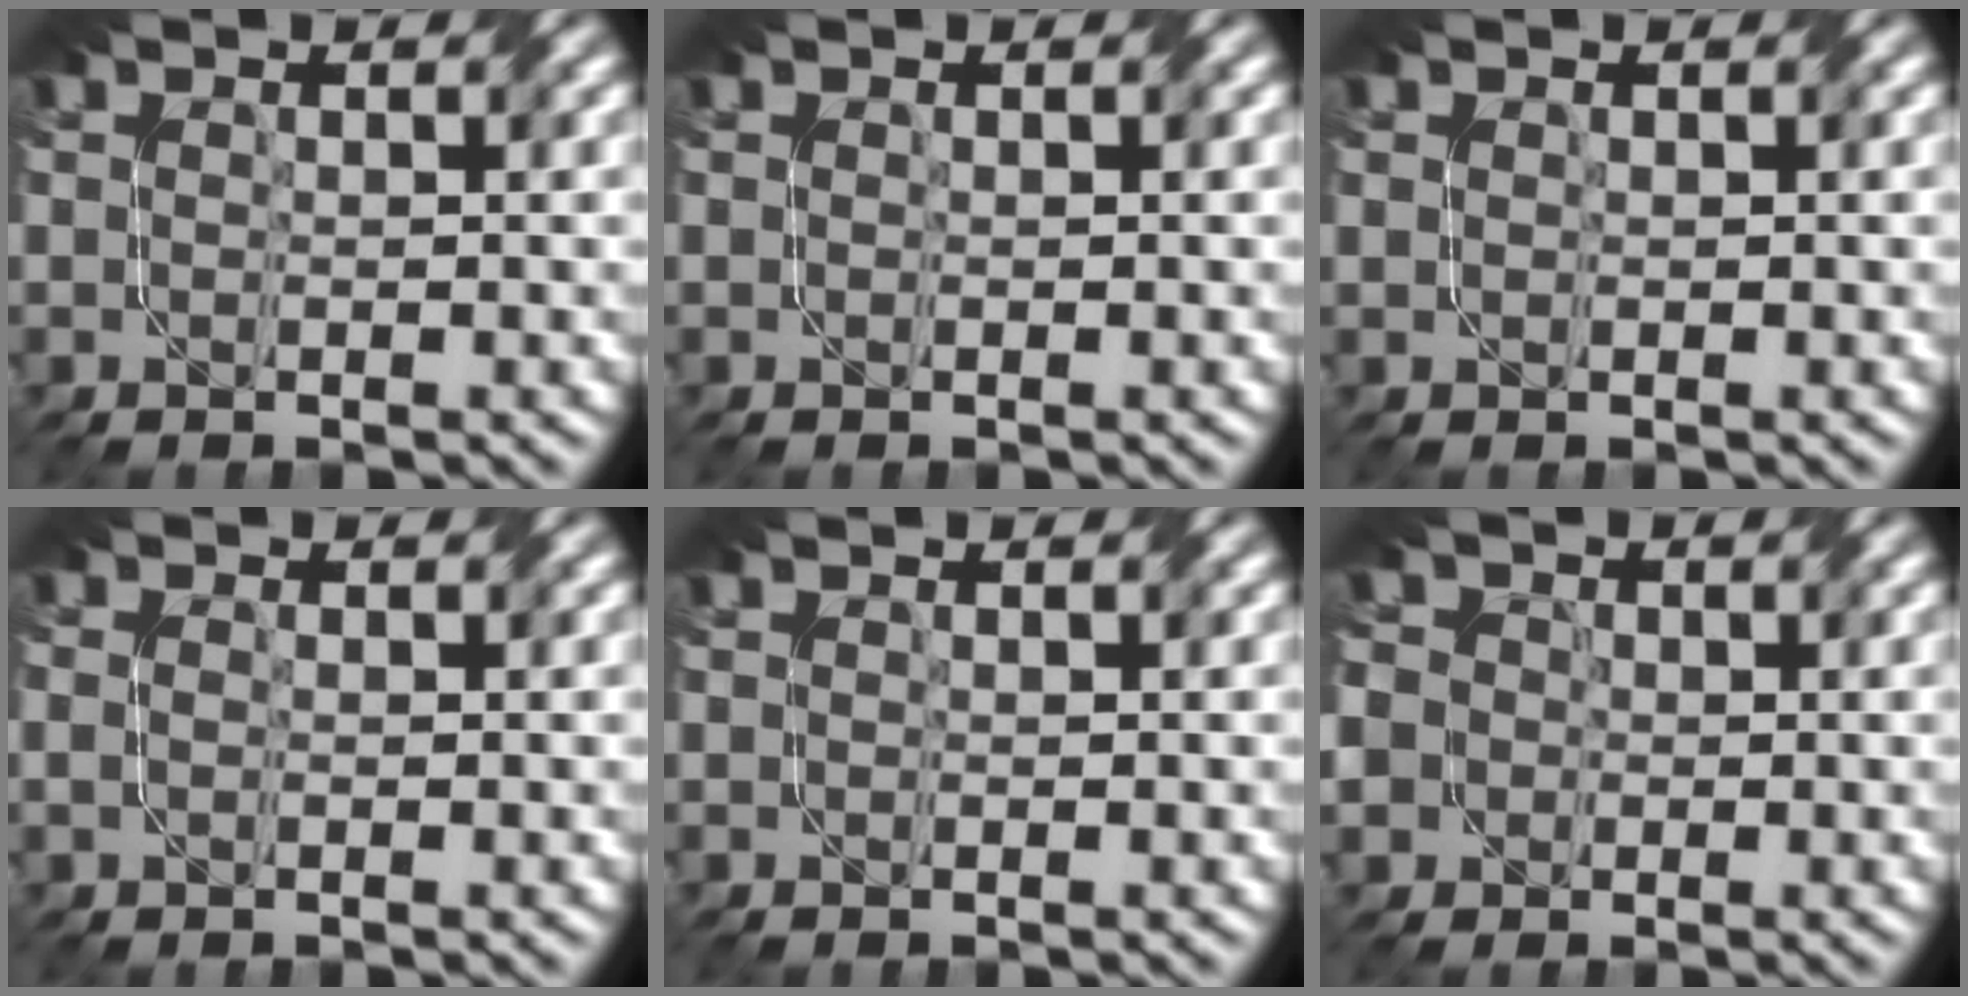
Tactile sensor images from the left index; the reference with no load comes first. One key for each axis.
{"total": 0.0}
{"total": 0.6, "fx": 0.3, "fy": 0.1, "fz": -0.5, "tx": 0.007, "ty": 0.002, "tz": 0.008}
{"total": 1.2, "fx": 0.4, "fy": 0.9, "fz": 0.5, "tx": -0.013, "ty": 0.000, "tz": -0.004}
{"total": 0.0}
{"total": 7.0, "fx": -0.8, "fy": 6.5, "fz": 2.3, "tx": -0.064, "ty": 0.017, "tz": -0.061}